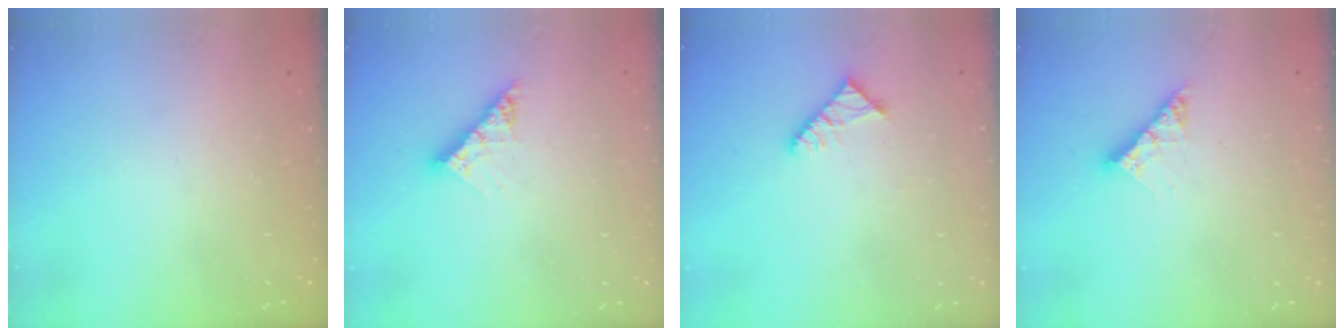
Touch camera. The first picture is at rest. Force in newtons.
{"total": 8.6, "press": 8.5, "slide": 0.9}
{"total": 4.4, "press": 4.4, "slide": 0.6}
{"total": 7.6, "press": 7.6, "slide": 0.7}